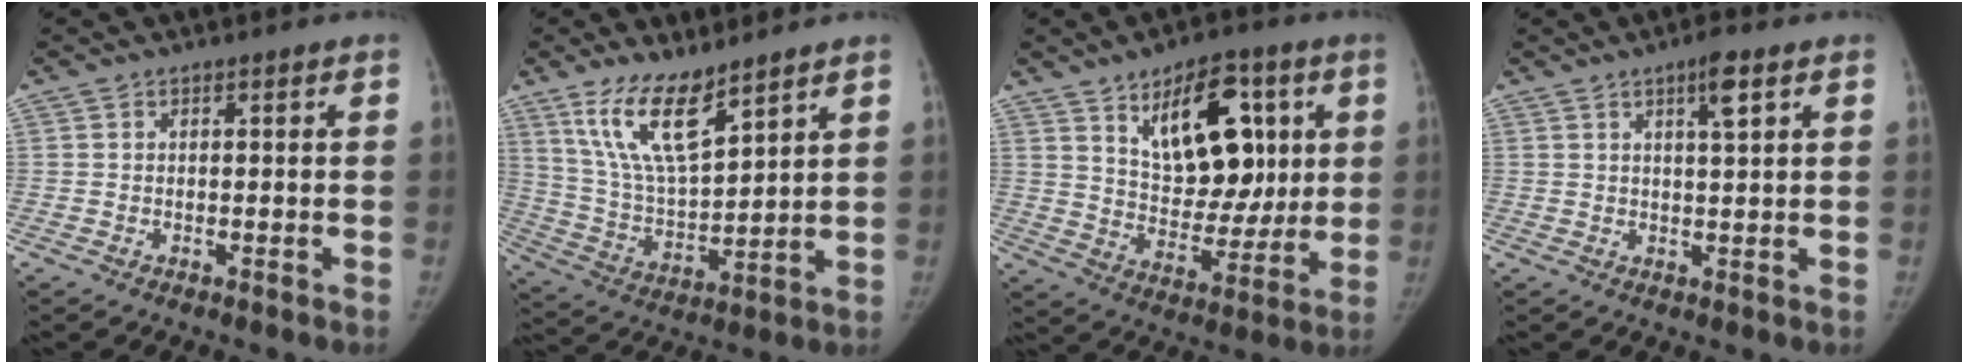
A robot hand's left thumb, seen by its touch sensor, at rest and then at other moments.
{"total": 13.1, "force": [8.8, 4.1, 8.8], "torque": [-0.150, -0.054, 0.186]}
{"total": 18.2, "force": [6.7, 10.4, 13.3], "torque": [-0.141, -0.030, 0.115]}
{"total": 4.4, "force": [2.3, 0.7, 3.7], "torque": [-0.060, -0.008, 0.037]}